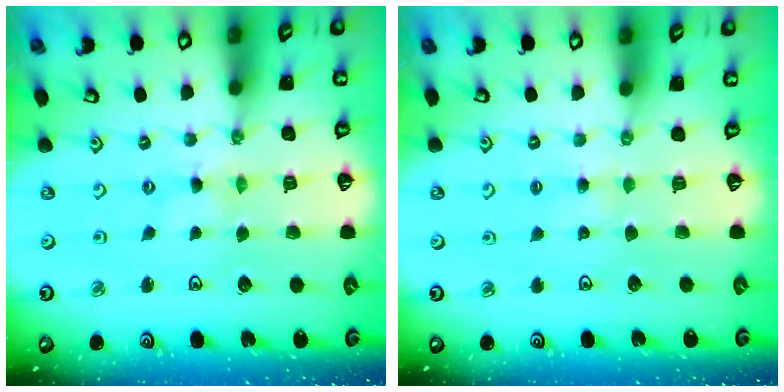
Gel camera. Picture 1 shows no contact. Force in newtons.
{"total": 2.7, "press": 2.7, "slide": 0.3}